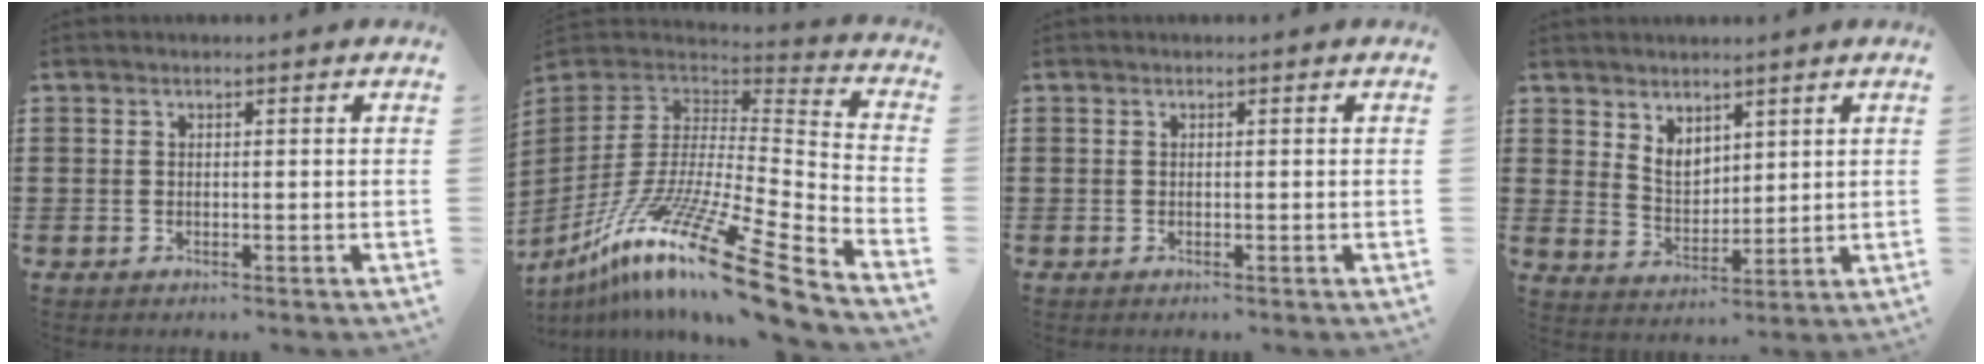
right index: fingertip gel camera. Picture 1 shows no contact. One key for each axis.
{"total": 19.0, "fx": -12.4, "fy": 2.8, "fz": 14.1, "tx": -0.264, "ty": 0.029, "tz": -0.222}
{"total": 0.0}
{"total": 4.3, "fx": 3.0, "fy": 2.7, "fz": 1.5, "tx": -0.042, "ty": 0.001, "tz": 0.057}